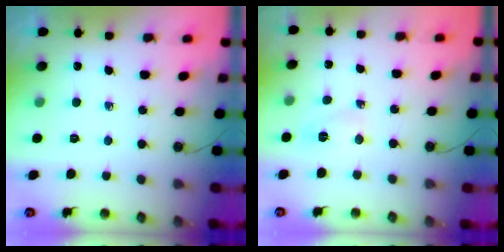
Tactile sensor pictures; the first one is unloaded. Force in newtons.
{"total": 2.9, "press": 2.7, "slide": 1.0}